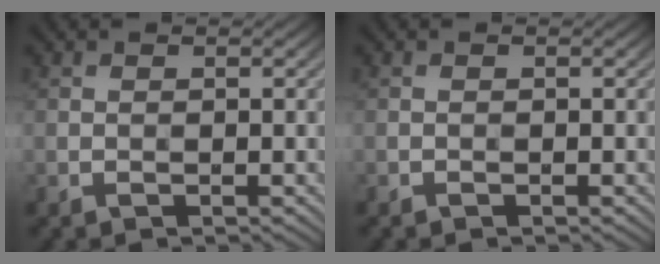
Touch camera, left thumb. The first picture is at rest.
{"total": 0.0}